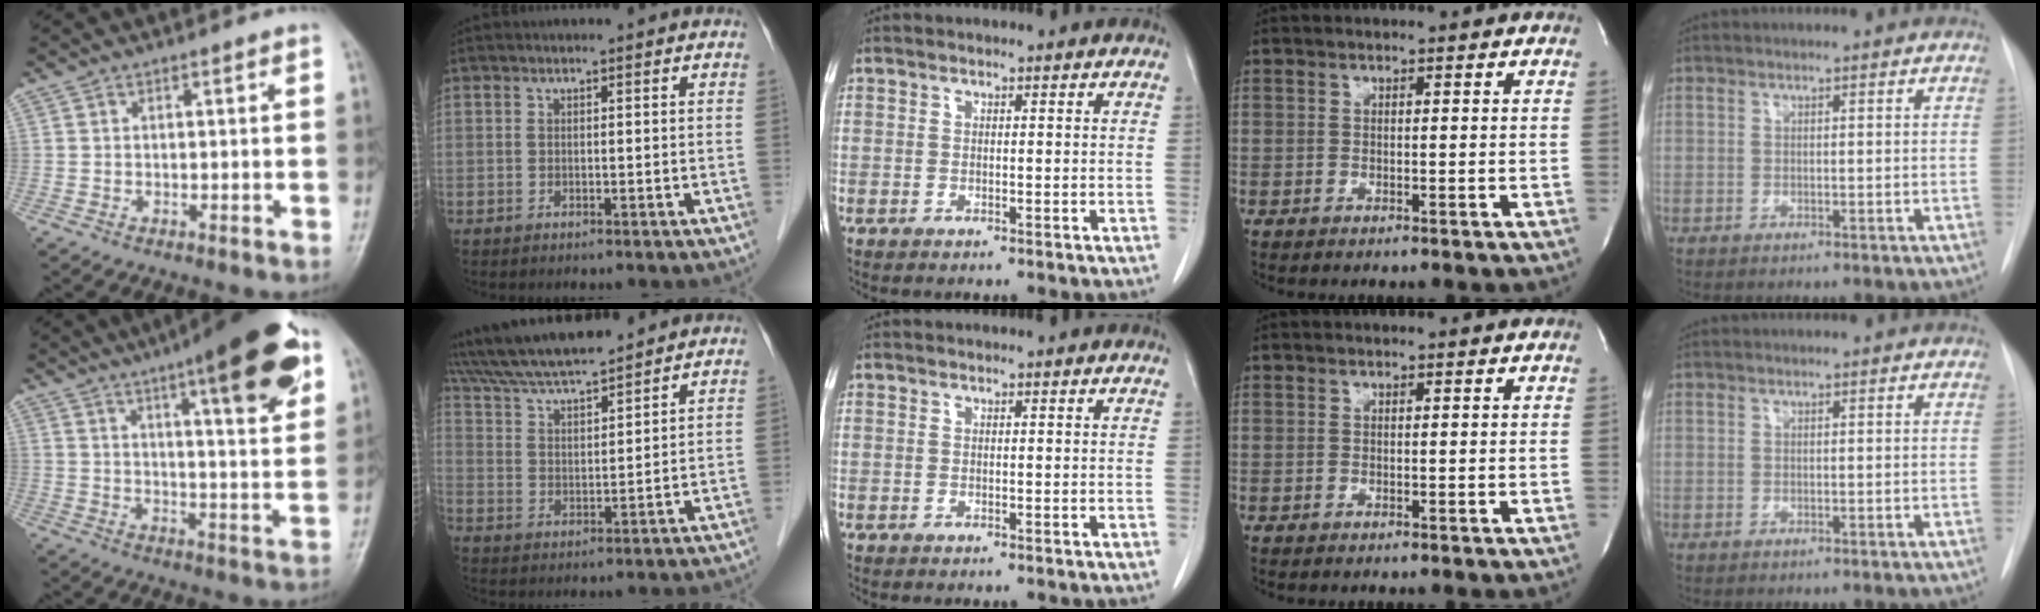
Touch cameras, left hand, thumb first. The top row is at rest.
{"thumb": {"total": 19.4, "force": [10.4, 4.2, 15.9], "torque": [-0.200, -0.031, 0.145]}, "index": {"total": 14.1, "force": [12.8, 1.1, 5.8], "torque": [-0.114, 0.024, 0.233]}}